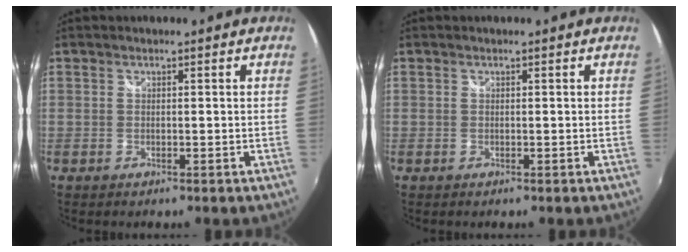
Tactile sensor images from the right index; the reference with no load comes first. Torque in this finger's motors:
{"motor_torque": [0.27, 0.26, 0.00, 0.01]}